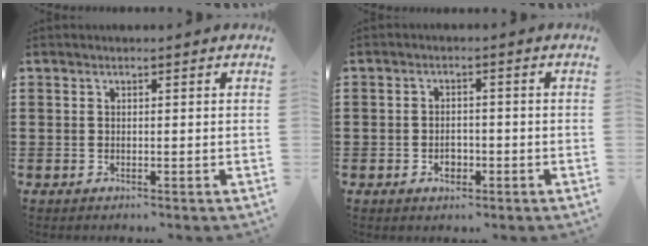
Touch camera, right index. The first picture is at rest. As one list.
[{"total": 2.4, "force": [-1.0, 1.6, 1.5], "torque": [-0.023, -0.003, -0.021]}]